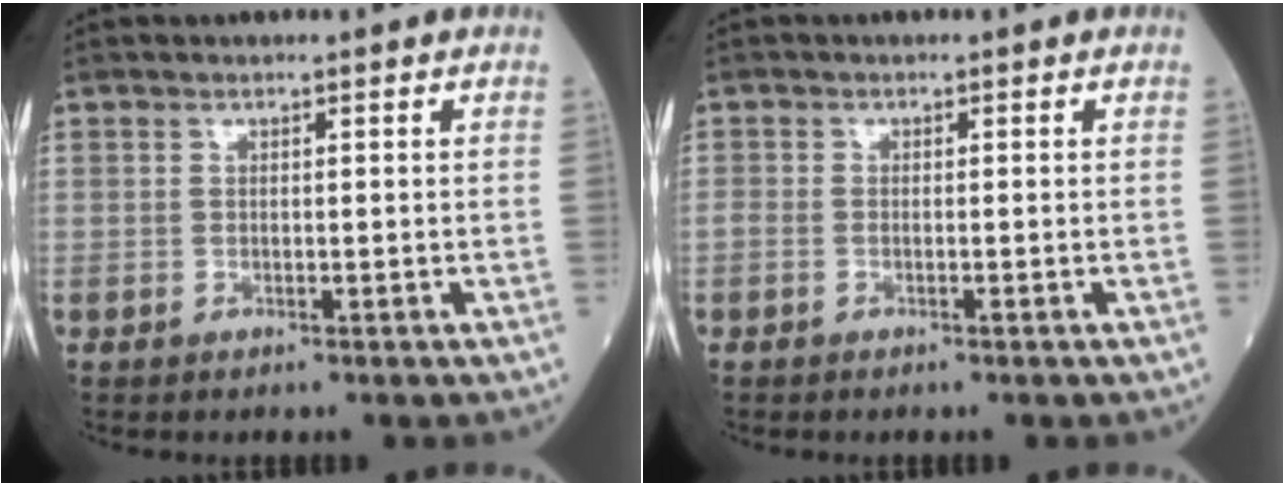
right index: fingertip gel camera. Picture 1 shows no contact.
{"total": 1.2, "force": [-0.6, 0.5, 0.9], "torque": [-0.025, -0.001, -0.010]}